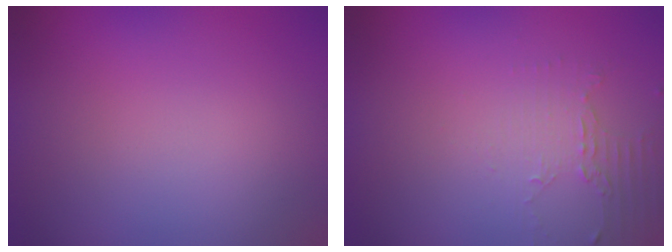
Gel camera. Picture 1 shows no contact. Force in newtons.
{"total": 2.2, "press": 1.6, "slide": 1.5}